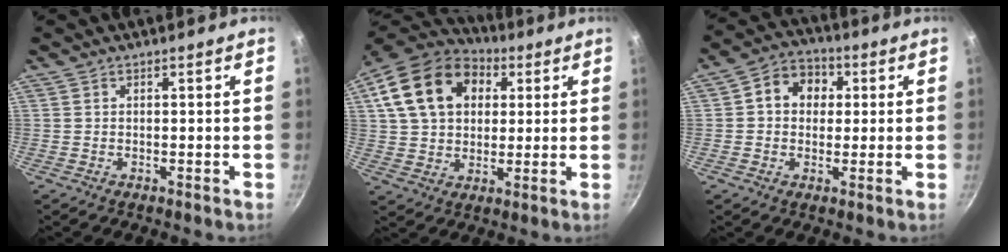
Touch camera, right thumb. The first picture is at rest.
{"total": 20.5, "force": [6.4, 14.7, 12.8], "torque": [-0.219, 0.018, 0.101]}
{"total": 8.9, "force": [1.7, 7.4, 4.7], "torque": [-0.042, 0.016, 0.009]}